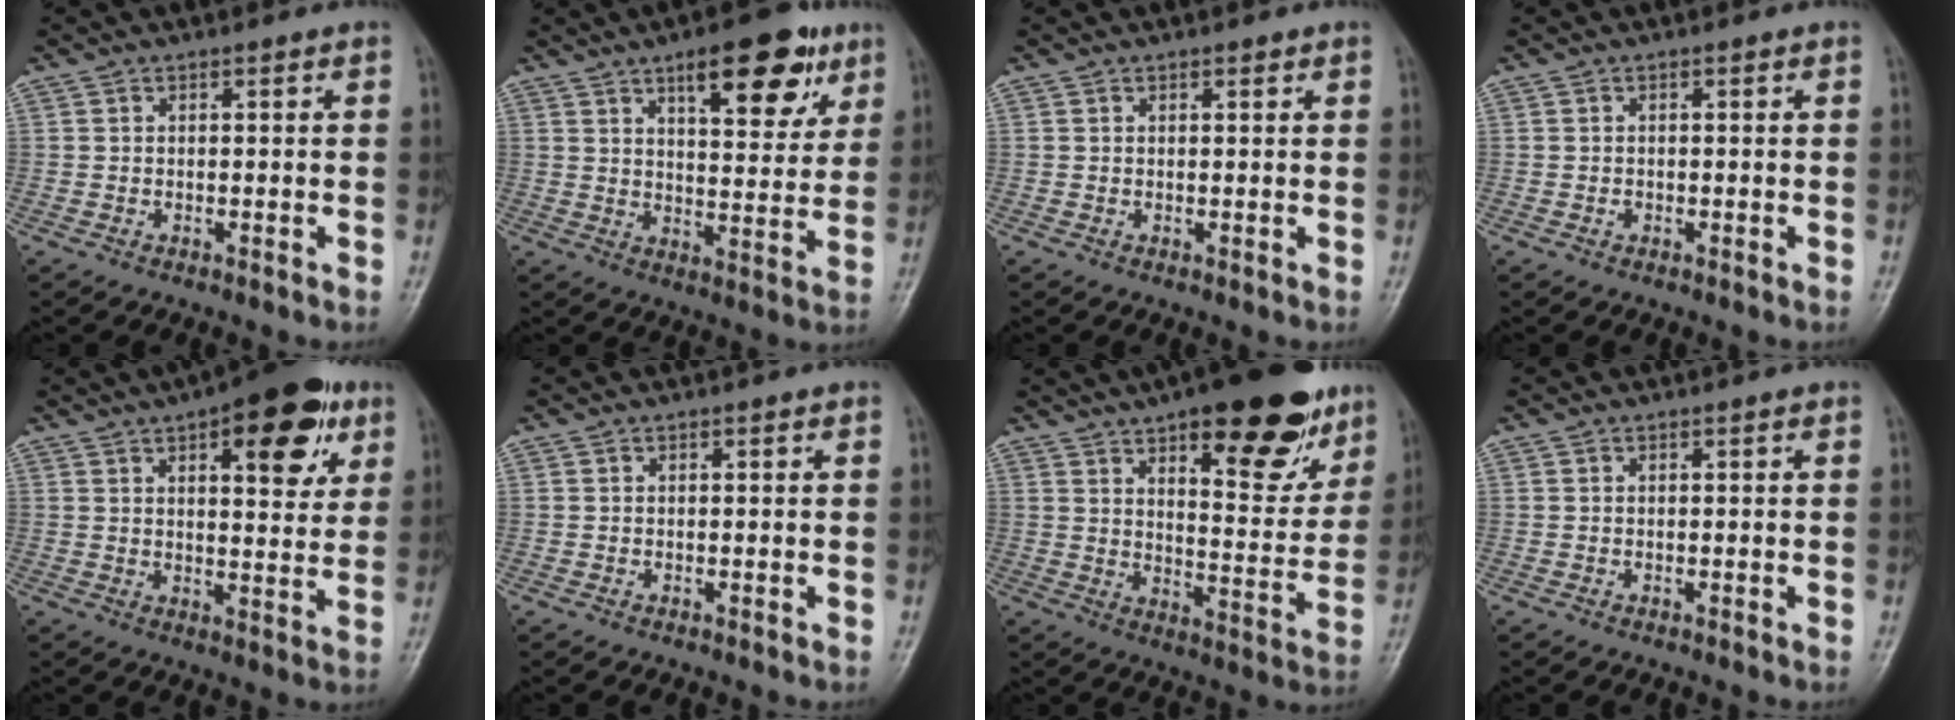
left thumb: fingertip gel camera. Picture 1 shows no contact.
{"total": 14.6, "force": [8.0, 5.7, 10.8], "torque": [-0.111, -0.031, 0.113]}
{"total": 1.0, "force": [0.6, 0.5, 0.6], "torque": [-0.005, -0.002, 0.007]}
{"total": 0.6, "force": [-0.2, 0.5, 0.3], "torque": [0.000, 0.002, -0.004]}
{"total": 15.2, "force": [7.1, 6.3, 11.8], "torque": [-0.116, -0.017, 0.091]}
{"total": 0.0}
{"total": 21.6, "force": [12.7, 8.0, 15.5], "torque": [-0.170, -0.053, 0.185]}
{"total": 0.0}